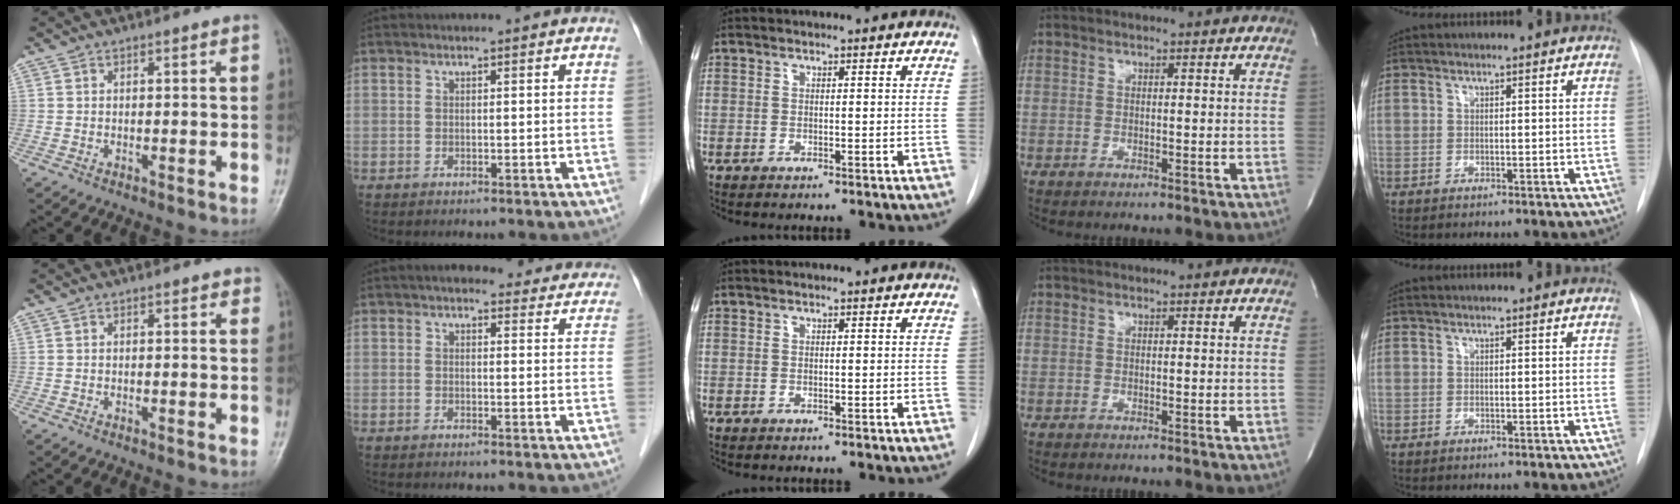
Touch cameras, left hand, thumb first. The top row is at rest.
{"thumb": {"total": 1.0, "force": [0.7, 0.7, 0.3], "torque": [0.010, -0.002, 0.001]}, "index": {"total": 12.4, "force": [11.3, 3.8, 3.5], "torque": [-0.010, 0.022, 0.116]}}